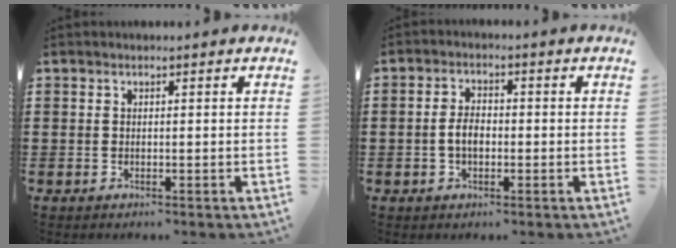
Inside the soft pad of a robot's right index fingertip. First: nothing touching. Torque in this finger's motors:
{"motor_torque": [0.82, -0.51, 0.43, 0.10]}